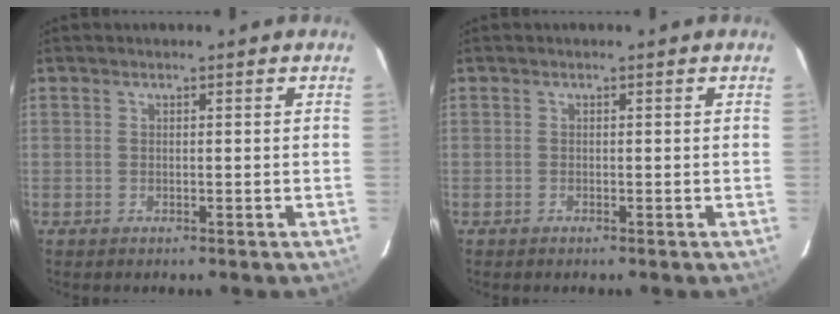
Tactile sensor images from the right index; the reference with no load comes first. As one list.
[{"total": 0.0}]